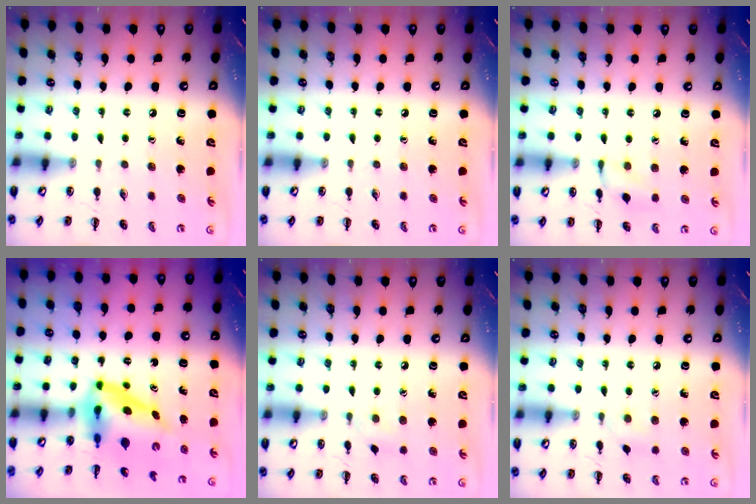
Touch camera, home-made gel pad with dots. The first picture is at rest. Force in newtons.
{"total": 0.0}
{"total": 6.9, "press": 6.8, "slide": 0.9}
{"total": 5.4, "press": 5.2, "slide": 1.6}
{"total": 4.2, "press": 3.9, "slide": 1.5}
{"total": 4.2, "press": 3.9, "slide": 1.5}